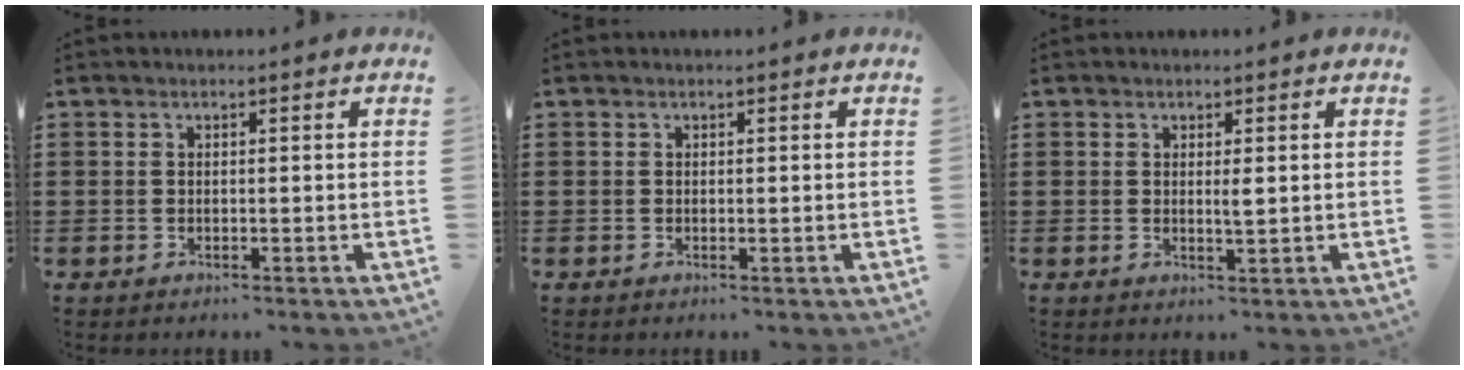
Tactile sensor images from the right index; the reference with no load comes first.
{"total": 0.0}
{"total": 1.7, "force": [0.4, 0.3, 1.6], "torque": [-0.032, 0.002, 0.005]}